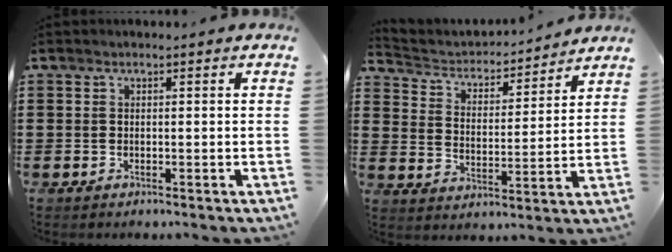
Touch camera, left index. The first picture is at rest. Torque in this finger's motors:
{"motor_torque": [-0.02, 0.01, 0.04, -0.03]}